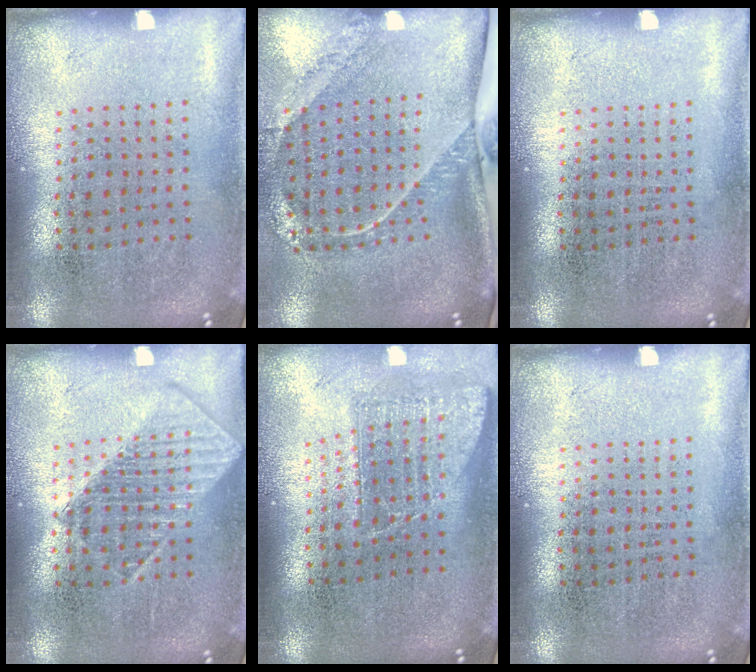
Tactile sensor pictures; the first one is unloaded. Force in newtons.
{"total": 2.6, "press": 1.7, "slide": 2.0}
{"total": 0.0}
{"total": 1.2, "press": 1.2, "slide": 0.2}
{"total": 1.4, "press": 1.1, "slide": 0.9}
{"total": 0.0}